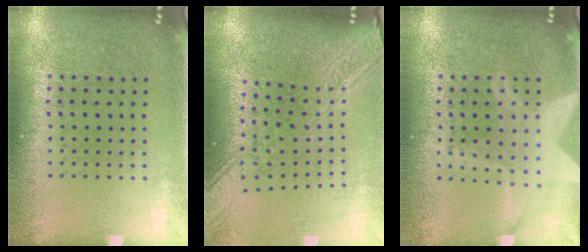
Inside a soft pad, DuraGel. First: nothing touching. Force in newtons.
{"total": 2.7, "press": 2.1, "slide": 1.7}
{"total": 2.9, "press": 2.9, "slide": 0.2}